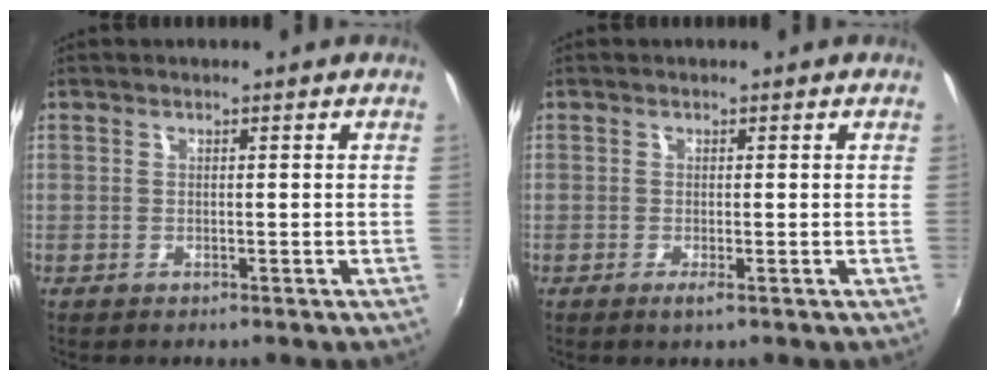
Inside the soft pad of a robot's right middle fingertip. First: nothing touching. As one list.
[{"total": 1.0, "force": [-0.3, -0.3, 0.9], "torque": [-0.018, -0.003, -0.006]}]